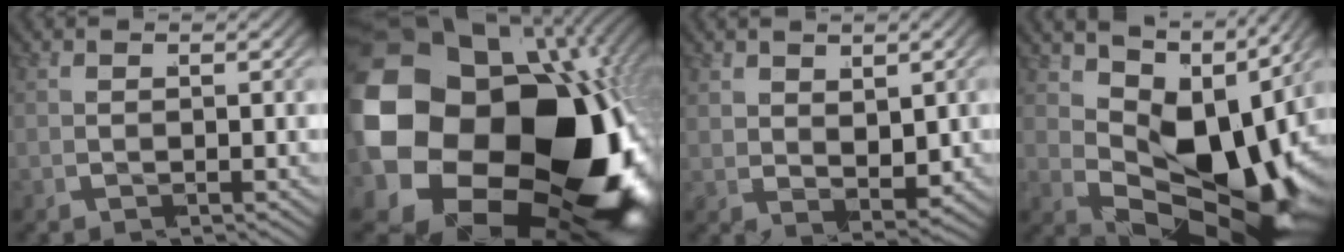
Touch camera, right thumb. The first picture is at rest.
{"total": 38.2, "force": [-4.3, 25.4, 28.3], "torque": [-0.498, -0.093, -0.031]}
{"total": 2.4, "force": [1.6, 1.2, 1.3], "torque": [-0.025, 0.000, 0.032]}
{"total": 15.5, "force": [0.8, 8.9, 12.7], "torque": [-0.203, -0.029, 0.025]}